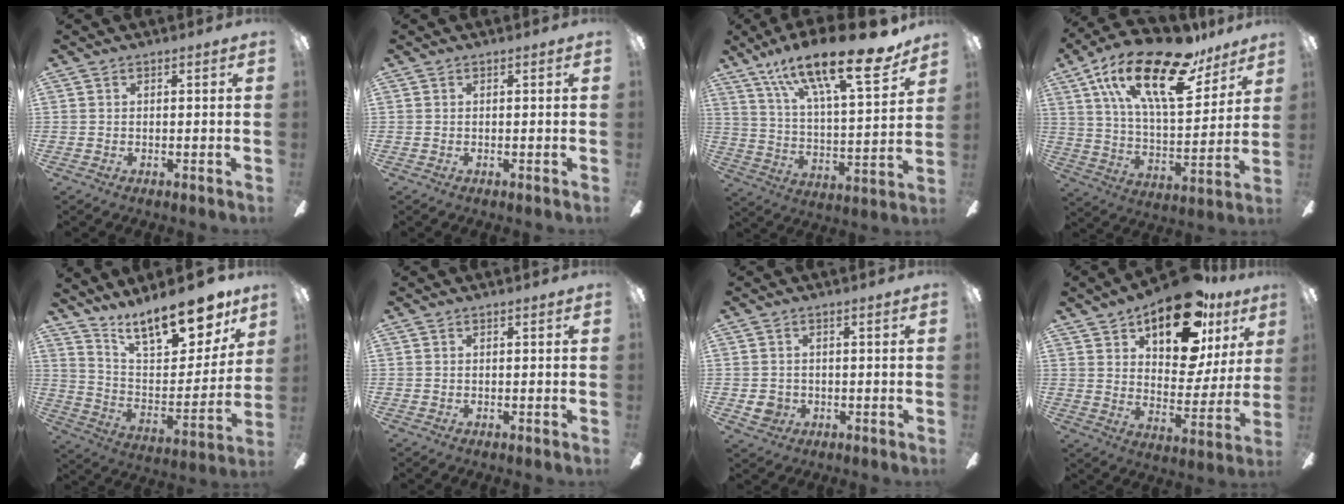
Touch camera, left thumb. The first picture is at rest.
{"total": 0.0}
{"total": 24.7, "force": [17.0, 6.6, 16.7], "torque": [-0.272, -0.100, 0.276]}
{"total": 24.5, "force": [14.9, 9.6, 16.9], "torque": [-0.296, -0.076, 0.252]}
{"total": 19.2, "force": [14.4, 7.4, 10.3], "torque": [-0.155, -0.099, 0.249]}
{"total": 0.0}
{"total": 3.2, "force": [-0.4, 3.1, 0.8], "torque": [-0.016, 0.001, -0.009]}
{"total": 20.7, "force": [13.4, 9.7, 12.5], "torque": [-0.178, -0.071, 0.223]}